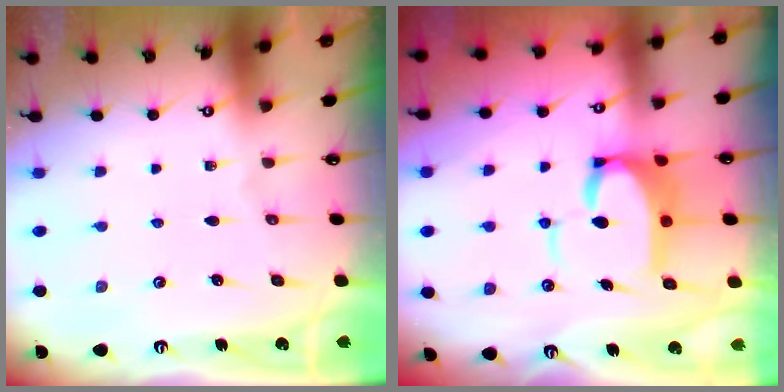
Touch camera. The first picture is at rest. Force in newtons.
{"total": 8.6, "press": 8.5, "slide": 1.4}